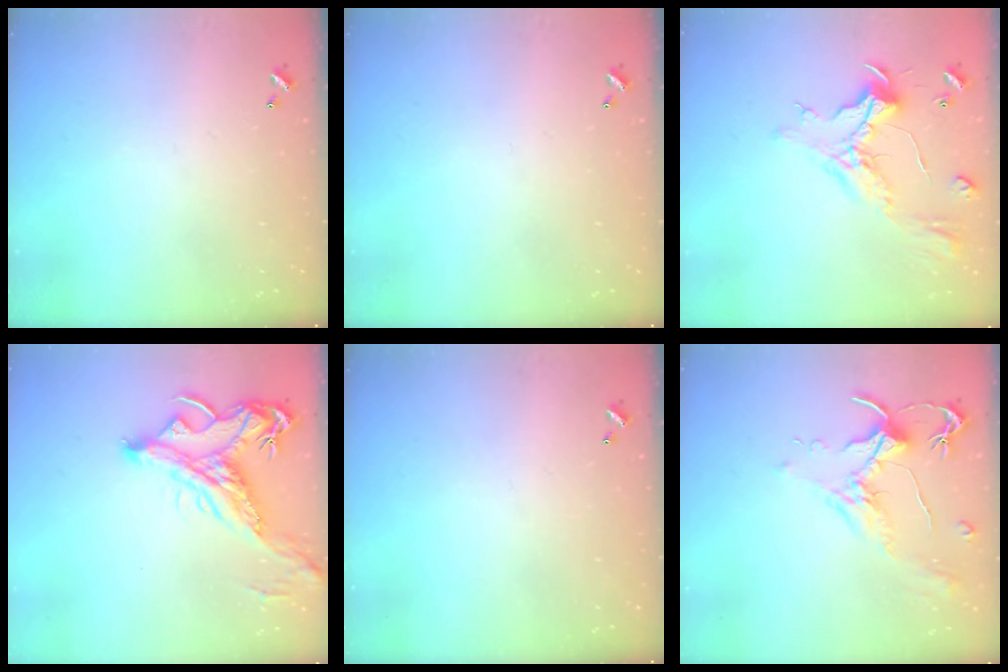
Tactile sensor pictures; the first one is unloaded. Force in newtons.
{"total": 0.0}
{"total": 1.1, "press": 0.5, "slide": 1.0}
{"total": 5.6, "press": 5.4, "slide": 1.6}
{"total": 0.0}
{"total": 1.9, "press": 1.9, "slide": 0.6}